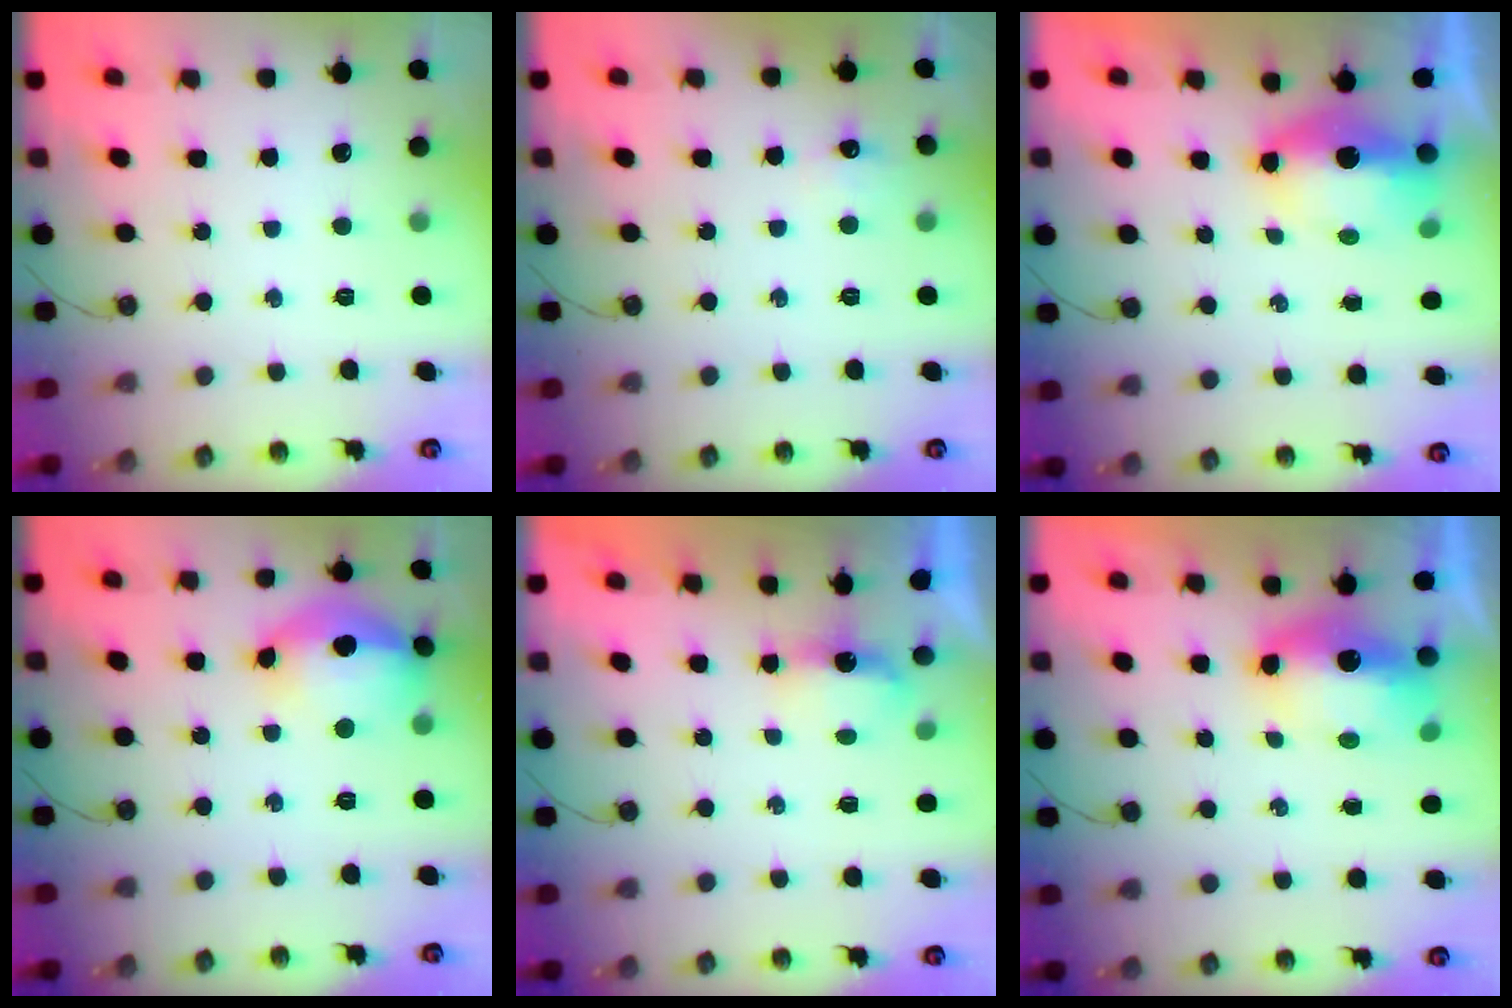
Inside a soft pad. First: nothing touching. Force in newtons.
{"total": 6.4, "press": 6.3, "slide": 0.8}
{"total": 7.4, "press": 7.3, "slide": 1.2}
{"total": 23.0, "press": 19.6, "slide": 12.0}
{"total": 3.4, "press": 3.4, "slide": 0.5}
{"total": 7.9, "press": 7.9, "slide": 0.8}